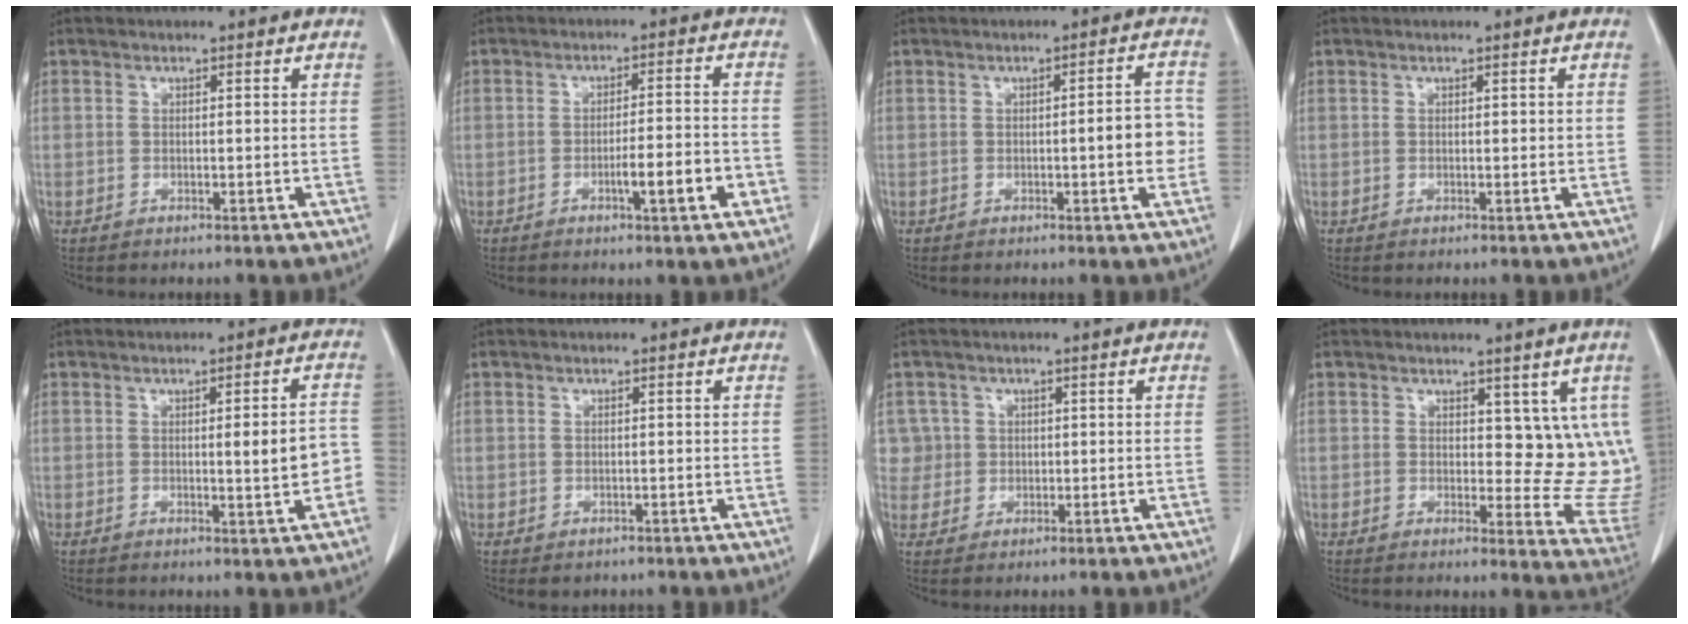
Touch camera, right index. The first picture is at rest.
{"total": 6.5, "force": [-2.6, 0.5, 6.0], "torque": [-0.087, 0.002, -0.036]}
{"total": 4.8, "force": [-0.7, 0.9, 4.7], "torque": [-0.058, 0.009, -0.010]}
{"total": 0.6, "force": [0.1, 0.3, 0.5], "torque": [-0.005, 0.002, 0.004]}
{"total": 5.3, "force": [-0.9, 0.6, 5.1], "torque": [-0.065, 0.006, -0.010]}
{"total": 1.4, "force": [-0.7, 1.2, 0.2], "torque": [-0.004, 0.003, -0.004]}
{"total": 3.6, "force": [0.9, 3.4, -0.4], "torque": [0.028, 0.008, 0.015]}
{"total": 8.4, "force": [3.7, 4.7, 5.9], "torque": [-0.049, -0.017, 0.048]}